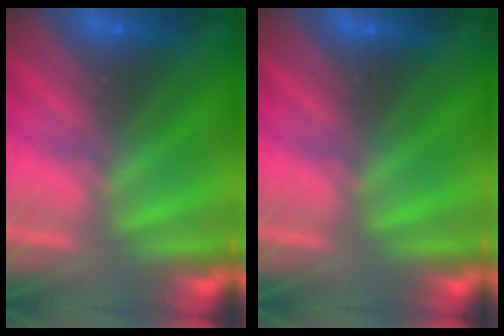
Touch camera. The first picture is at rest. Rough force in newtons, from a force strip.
{"total": 0.0}